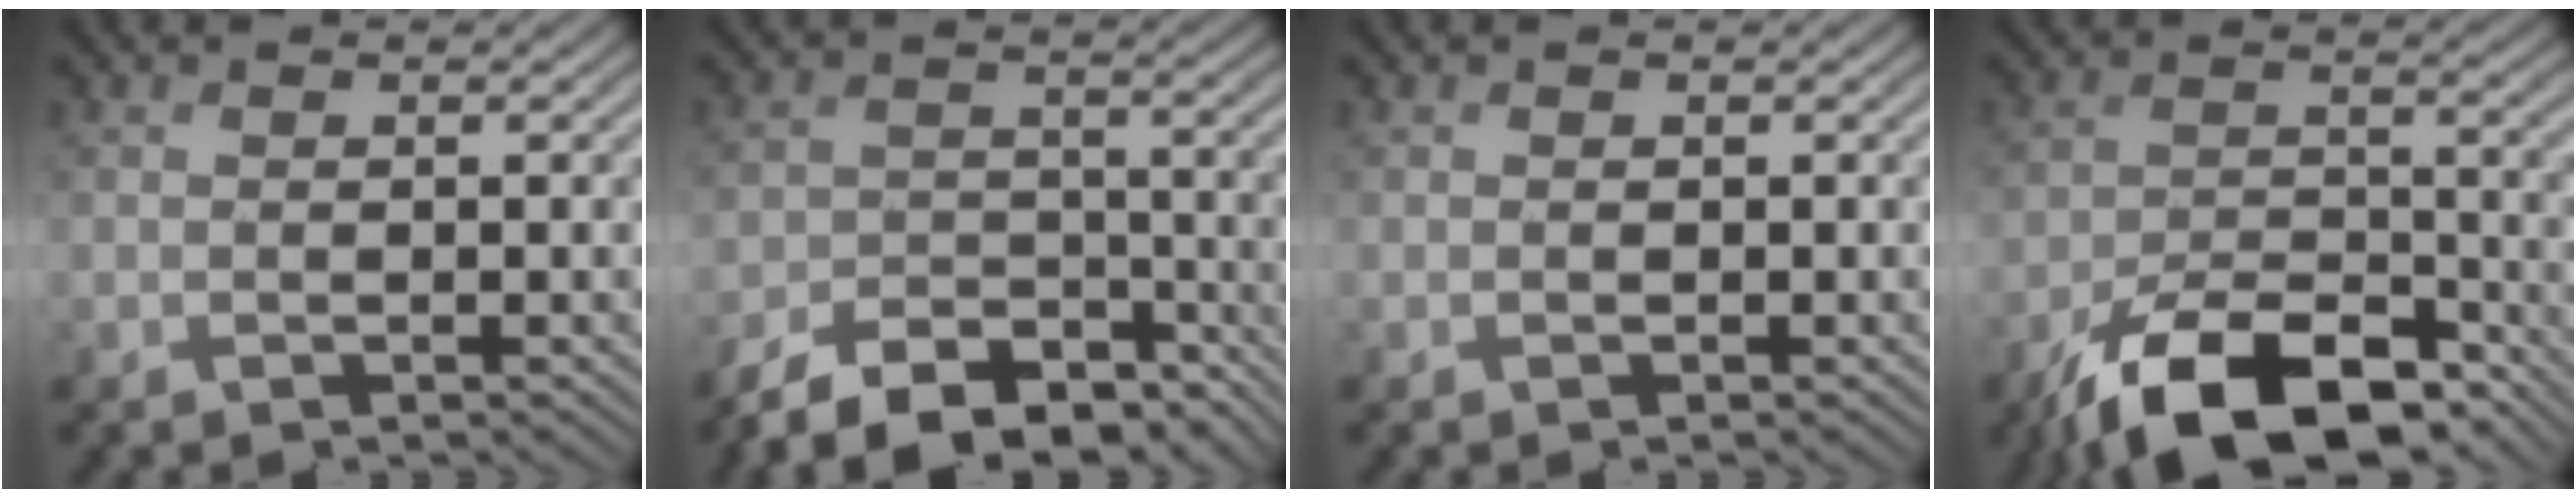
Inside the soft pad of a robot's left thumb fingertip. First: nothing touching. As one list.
[{"total": 11.9, "force": [-10.1, 4.9, 3.9], "torque": [-0.060, -0.023, -0.158]}, {"total": 0.0}, {"total": 12.7, "force": [-9.2, 5.4, 7.0], "torque": [-0.117, -0.009, -0.170]}]